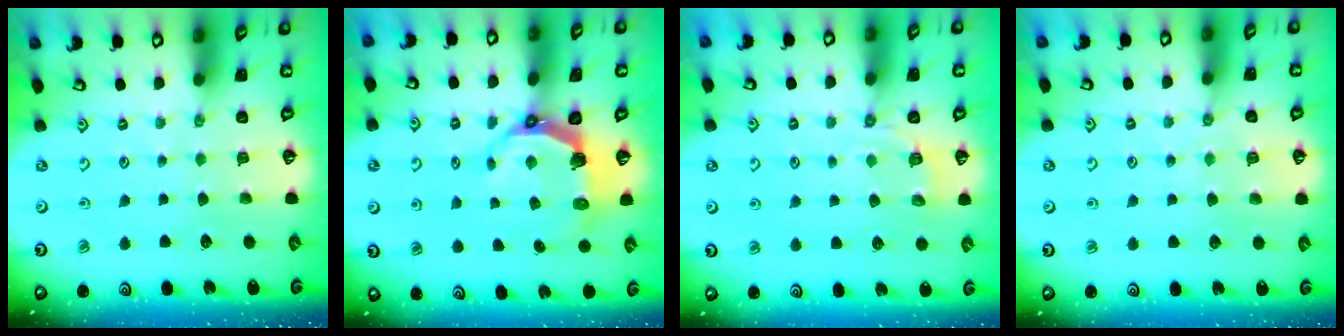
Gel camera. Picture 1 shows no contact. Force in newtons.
{"total": 7.6, "press": 6.0, "slide": 4.8}
{"total": 4.2, "press": 3.6, "slide": 2.2}
{"total": 2.8, "press": 2.8, "slide": 0.3}